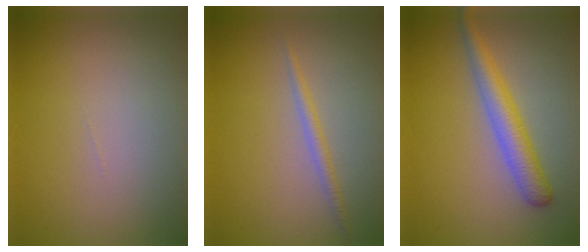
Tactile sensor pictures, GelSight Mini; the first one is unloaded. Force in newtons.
{"total": 1.2, "press": 1.2, "slide": 0.1}
{"total": 3.6, "press": 3.6, "slide": 0.1}